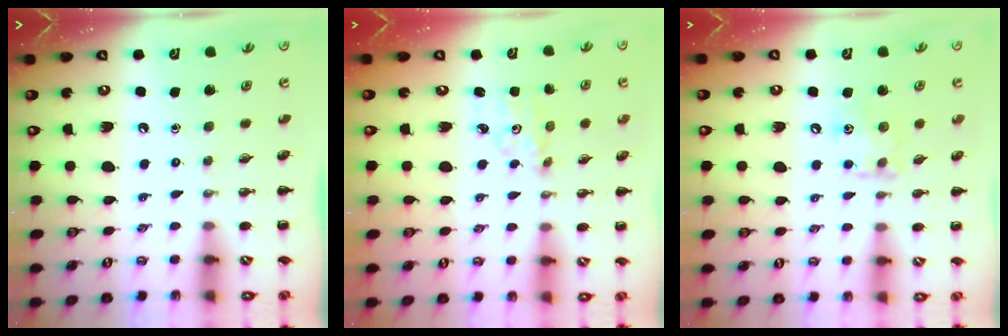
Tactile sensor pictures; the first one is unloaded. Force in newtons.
{"total": 2.9, "press": 2.8, "slide": 0.7}
{"total": 8.6, "press": 8.6, "slide": 0.8}